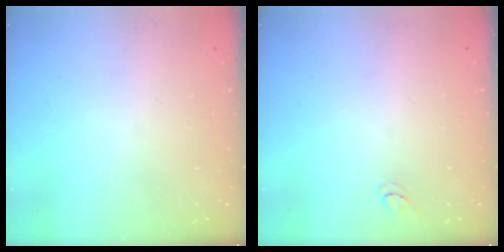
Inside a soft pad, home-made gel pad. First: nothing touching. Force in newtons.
{"total": 3.2, "press": 3.2, "slide": 0.3}